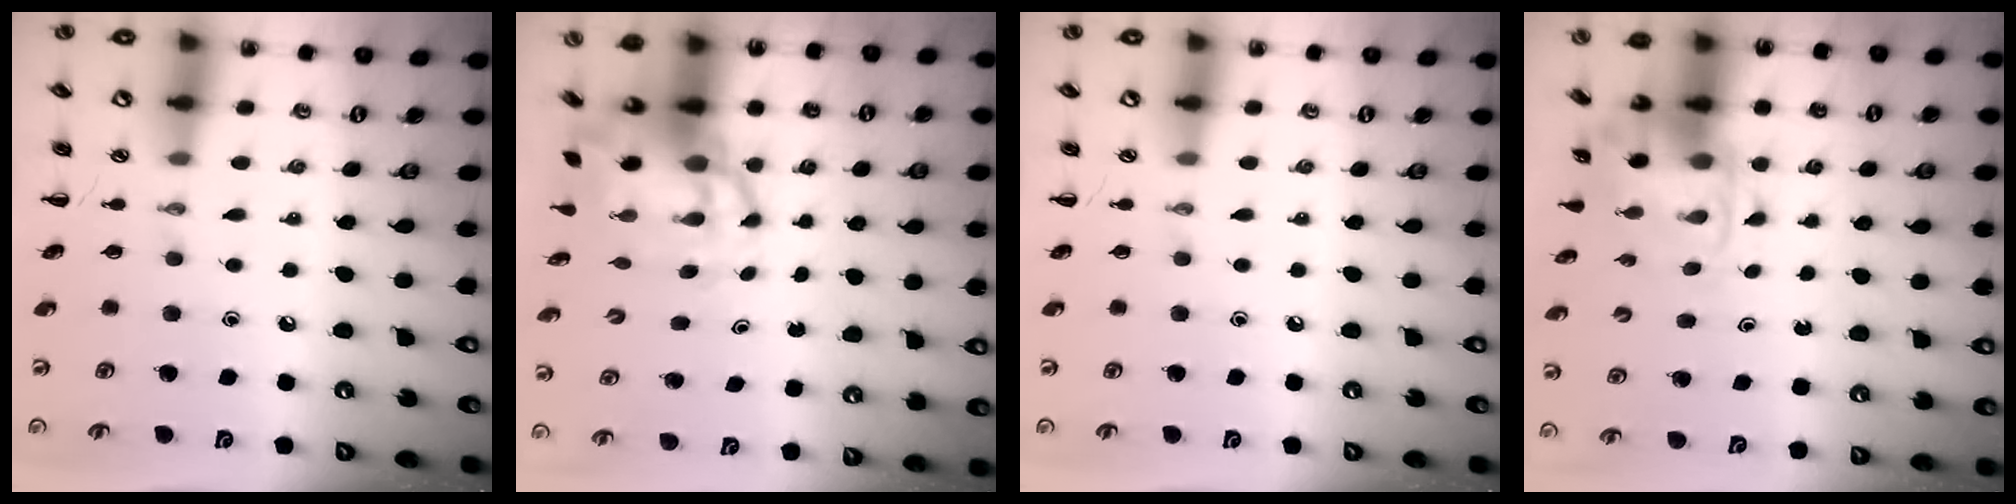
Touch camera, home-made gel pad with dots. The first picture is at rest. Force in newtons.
{"total": 6.4, "press": 6.1, "slide": 1.9}
{"total": 0.0}
{"total": 3.8, "press": 3.7, "slide": 0.8}